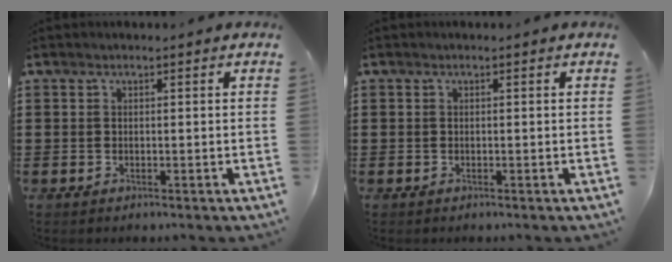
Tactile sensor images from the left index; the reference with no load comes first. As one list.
[{"total": 0.0}]